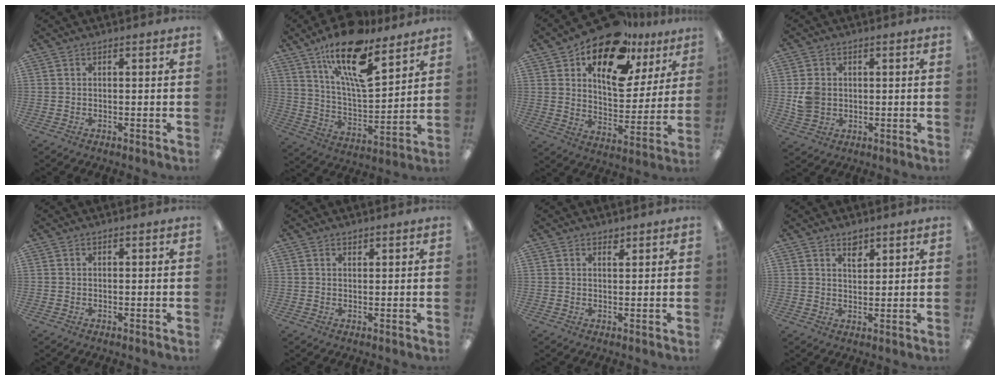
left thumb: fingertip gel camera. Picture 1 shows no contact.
{"total": 20.4, "force": [13.6, 7.1, 13.4], "torque": [-0.217, -0.079, 0.228]}
{"total": 18.5, "force": [12.3, 9.2, 10.4], "torque": [-0.168, -0.068, 0.213]}
{"total": 5.2, "force": [0.2, 4.5, 2.6], "torque": [-0.034, 0.005, 0.005]}
{"total": 0.0}
{"total": 1.0, "force": [0.8, 0.4, 0.3], "torque": [0.002, -0.003, 0.014]}
{"total": 1.5, "force": [1.3, 0.6, 0.5], "torque": [0.005, -0.008, 0.022]}
{"total": 3.5, "force": [2.7, 1.8, 1.5], "torque": [-0.010, -0.013, 0.044]}